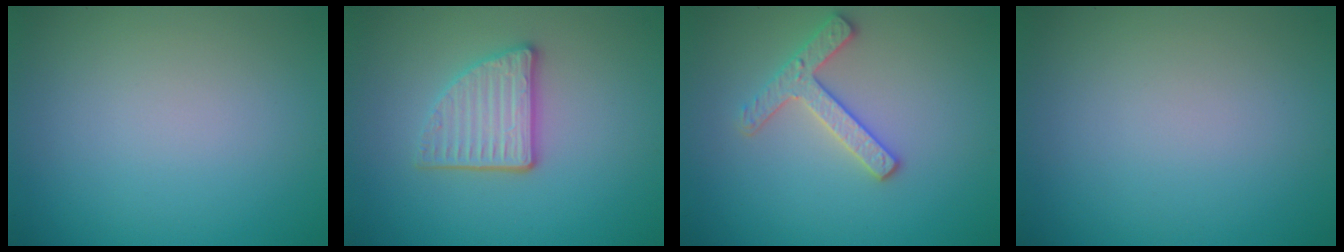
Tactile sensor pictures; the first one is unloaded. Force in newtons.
{"total": 3.6, "press": 3.1, "slide": 1.8}
{"total": 2.7, "press": 2.6, "slide": 0.7}
{"total": 0.0}